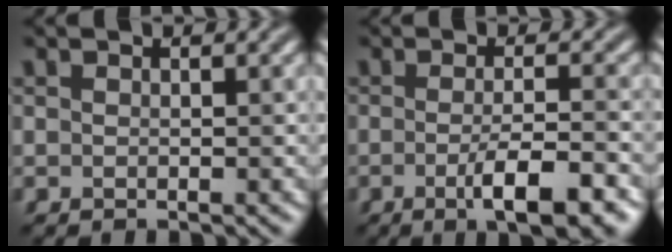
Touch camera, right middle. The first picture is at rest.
{"total": 5.2, "force": [-2.0, 1.1, 4.7], "torque": [-0.075, -0.002, -0.032]}